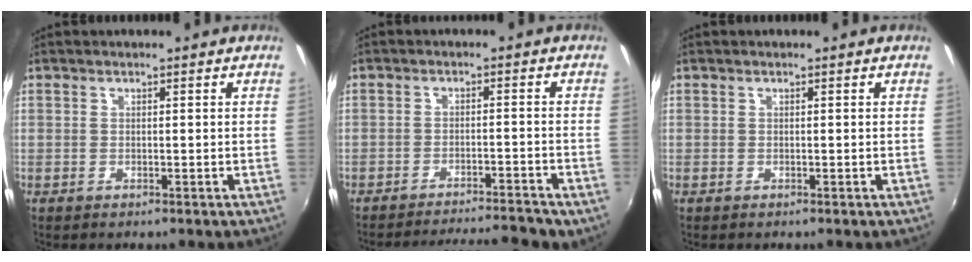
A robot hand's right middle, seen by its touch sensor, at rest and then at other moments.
{"total": 11.2, "force": [-10.5, 1.0, 3.7], "torque": [-0.073, 0.007, -0.143]}
{"total": 0.0}